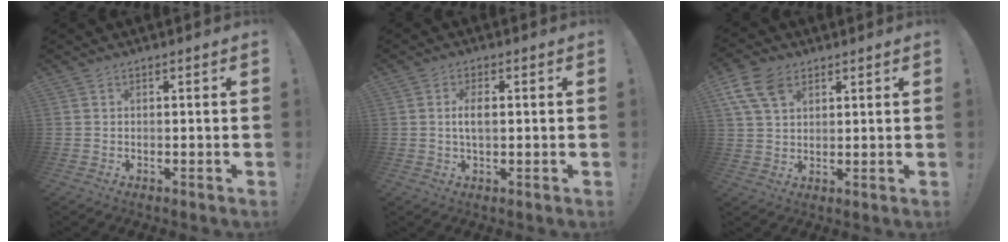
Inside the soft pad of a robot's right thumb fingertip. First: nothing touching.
{"total": 3.9, "force": [0.4, 1.6, 3.6], "torque": [-0.060, -0.001, 0.000]}
{"total": 9.9, "force": [5.1, 6.6, 5.3], "torque": [-0.099, -0.013, 0.100]}